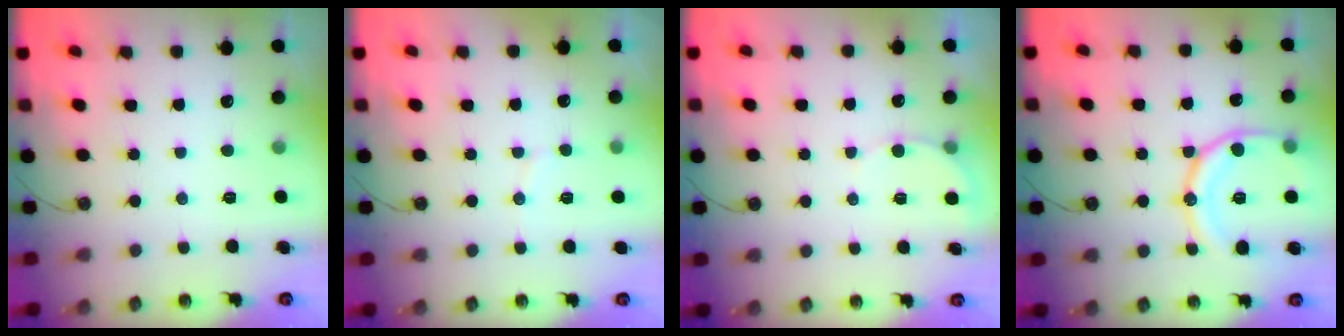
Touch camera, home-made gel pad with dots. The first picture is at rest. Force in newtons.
{"total": 4.7, "press": 4.5, "slide": 1.4}
{"total": 4.9, "press": 4.8, "slide": 0.4}
{"total": 16.6, "press": 16.5, "slide": 1.8}